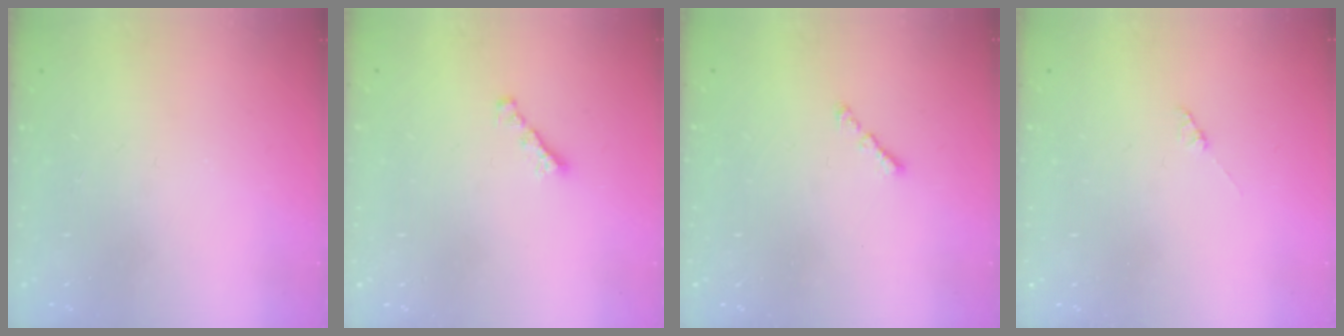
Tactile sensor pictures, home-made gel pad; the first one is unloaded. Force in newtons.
{"total": 1.6, "press": 1.5, "slide": 0.5}
{"total": 1.0, "press": 0.9, "slide": 0.5}
{"total": 0.9, "press": 0.8, "slide": 0.2}